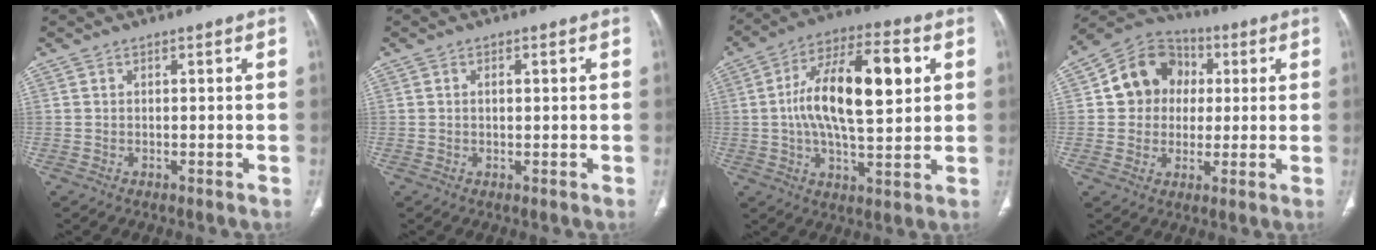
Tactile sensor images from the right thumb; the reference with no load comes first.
{"total": 1.6, "force": [0.3, 0.8, 1.4], "torque": [-0.027, 0.005, 0.005]}
{"total": 19.3, "force": [3.1, 8.1, 17.2], "torque": [-0.283, 0.017, 0.048]}
{"total": 12.3, "force": [1.8, 10.9, 5.4], "torque": [-0.054, 0.015, 0.022]}